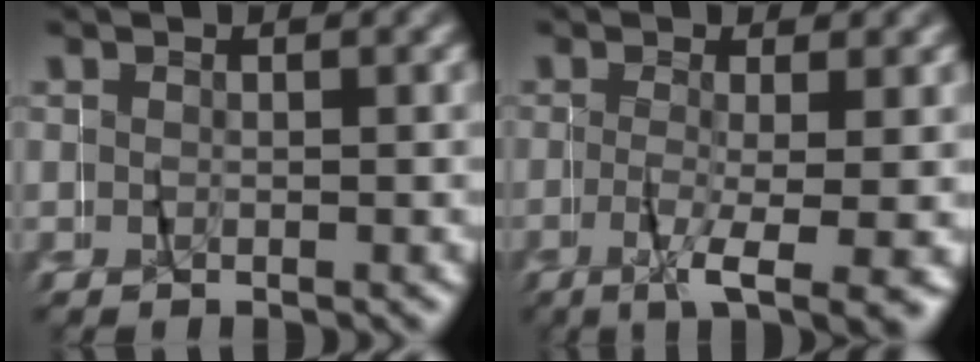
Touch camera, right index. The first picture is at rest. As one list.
[{"total": 5.2, "force": [-2.9, 0.6, 4.3], "torque": [-0.069, -0.021, -0.036]}]